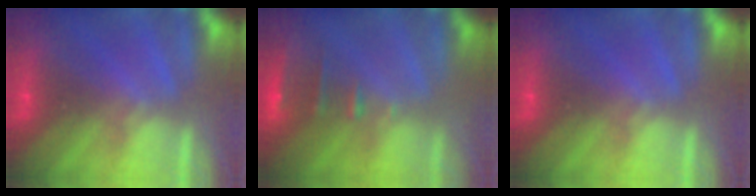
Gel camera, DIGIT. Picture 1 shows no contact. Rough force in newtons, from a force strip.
{"total": 2.4}
{"total": 0.0}